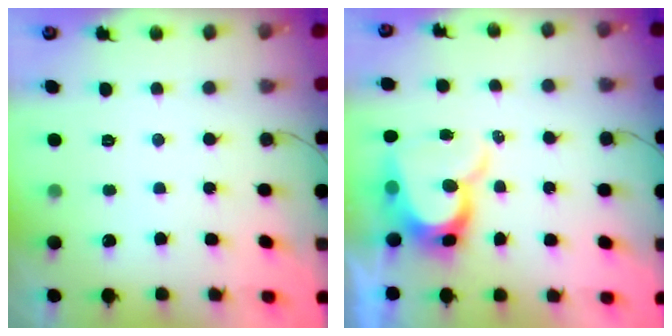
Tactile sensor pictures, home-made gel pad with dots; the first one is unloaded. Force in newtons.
{"total": 11.1, "press": 11.0, "slide": 1.0}